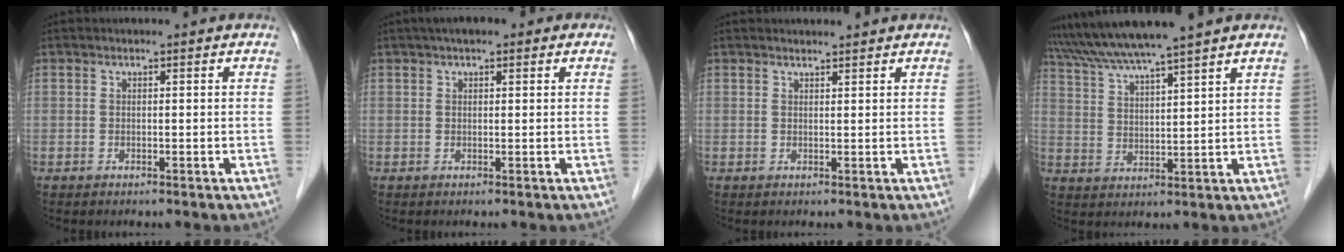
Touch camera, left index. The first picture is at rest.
{"total": 4.3, "force": [2.8, 1.7, 2.8], "torque": [-0.042, 0.027, 0.037]}
{"total": 2.3, "force": [2.2, 0.3, 0.3], "torque": [-0.011, 0.013, 0.031]}
{"total": 10.7, "force": [9.3, -1.6, 5.0], "torque": [-0.092, 0.016, 0.162]}